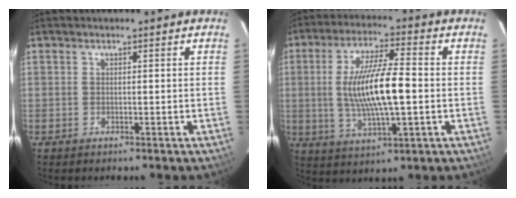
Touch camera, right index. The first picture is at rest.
{"total": 13.4, "force": [-0.7, 3.1, 13.0], "torque": [-0.246, -0.002, -0.007]}